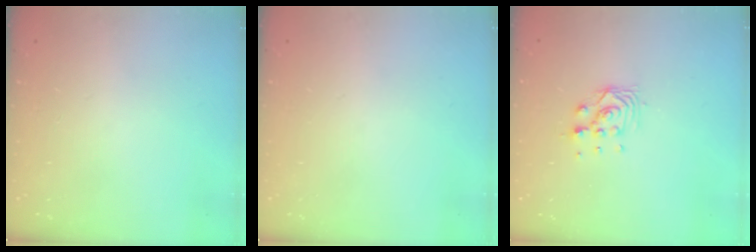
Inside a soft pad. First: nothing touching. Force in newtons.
{"total": 0.0}
{"total": 6.1, "press": 6.1, "slide": 0.9}